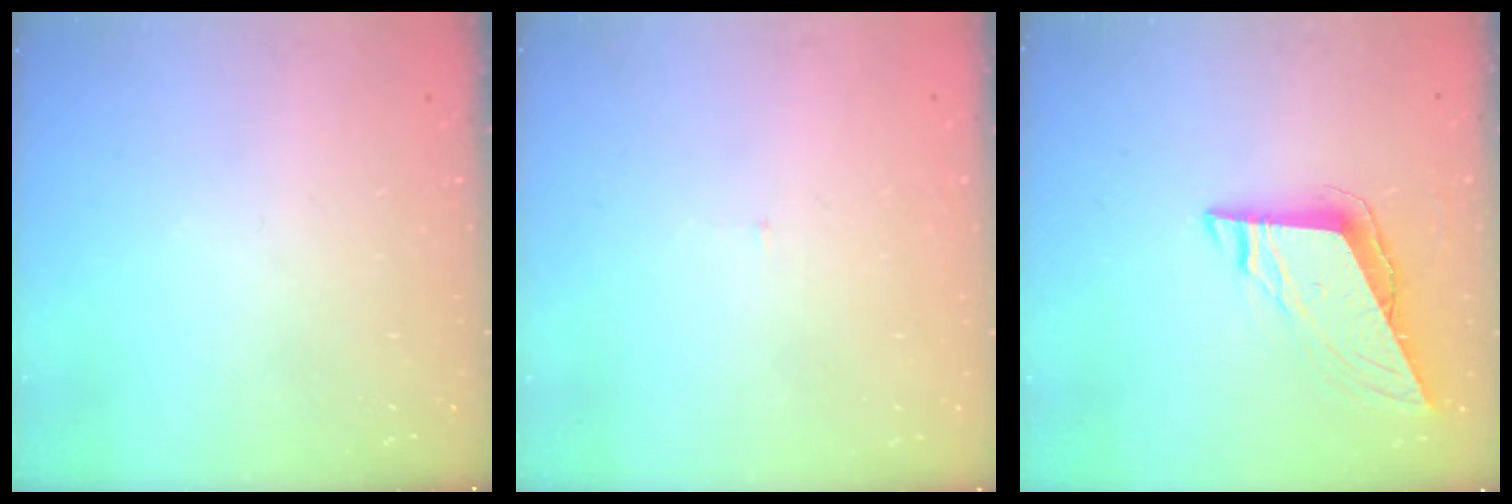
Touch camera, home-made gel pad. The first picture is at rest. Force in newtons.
{"total": 3.0, "press": 3.0, "slide": 0.2}
{"total": 8.3, "press": 8.2, "slide": 1.5}